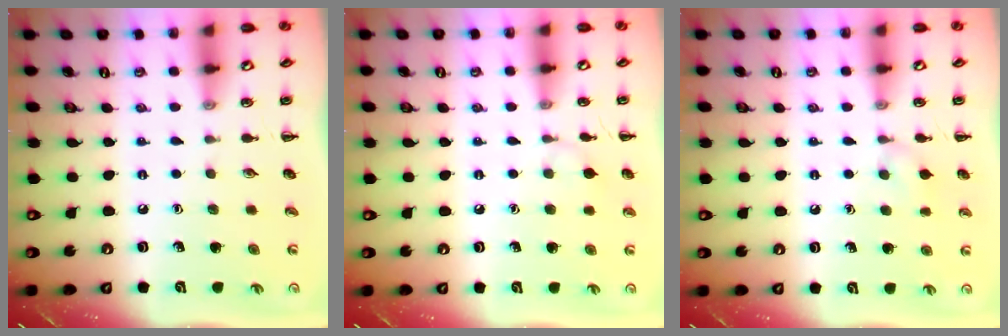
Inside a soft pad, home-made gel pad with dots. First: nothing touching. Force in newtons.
{"total": 5.0, "press": 4.6, "slide": 1.8}
{"total": 6.7, "press": 6.3, "slide": 2.3}